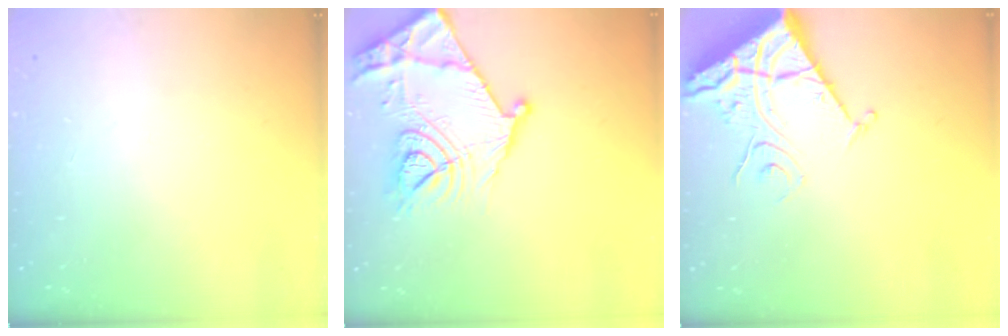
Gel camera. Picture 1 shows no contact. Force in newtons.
{"total": 21.8, "press": 21.8, "slide": 1.1}
{"total": 11.3, "press": 11.3, "slide": 1.4}